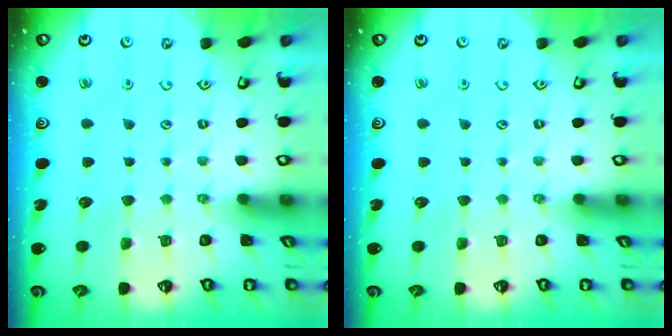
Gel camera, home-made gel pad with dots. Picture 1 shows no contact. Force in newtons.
{"total": 0.0}